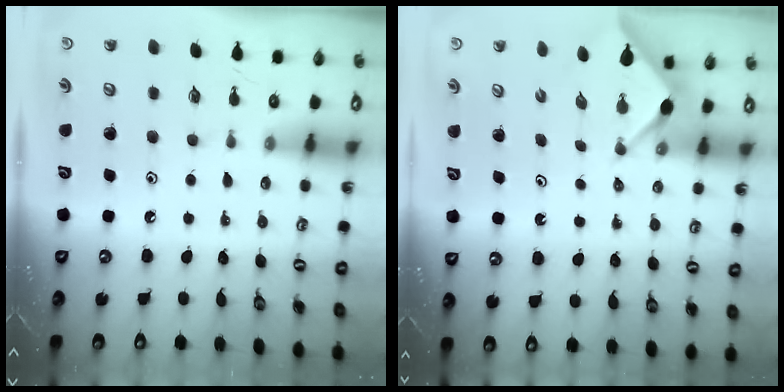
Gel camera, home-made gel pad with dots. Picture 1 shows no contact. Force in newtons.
{"total": 2.9, "press": 2.9, "slide": 0.3}